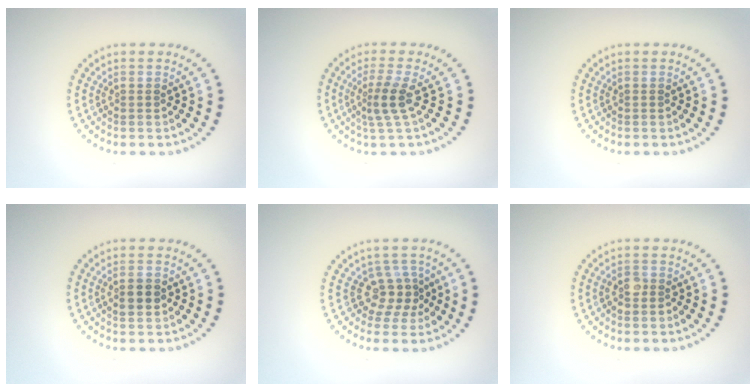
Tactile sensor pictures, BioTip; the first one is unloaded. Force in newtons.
{"total": 2.4, "press": 1.8, "slide": 1.6}
{"total": 0.0}
{"total": 1.8, "press": 1.8, "slide": 0.2}
{"total": 2.9, "press": 2.0, "slide": 2.0}
{"total": 1.4, "press": 1.3, "slide": 0.5}